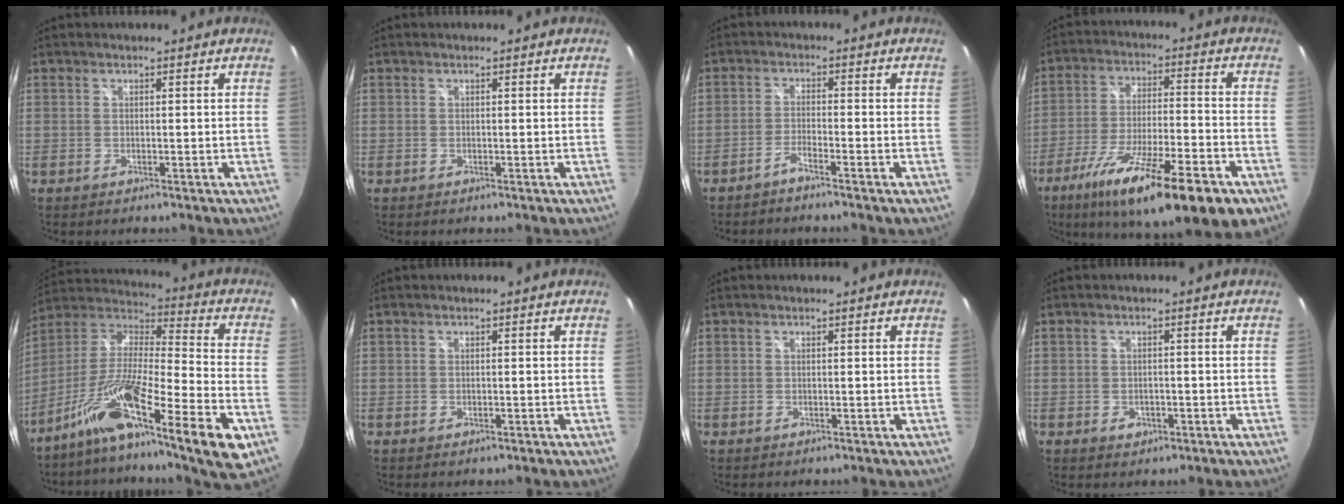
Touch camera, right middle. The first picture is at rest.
{"total": 0.0}
{"total": 2.1, "force": [-1.8, -0.3, 1.0], "torque": [-0.038, 0.002, -0.039]}
{"total": 21.1, "force": [-12.4, 4.1, 16.5], "torque": [-0.282, -0.050, -0.200]}
{"total": 22.5, "force": [-12.3, 1.8, 18.8], "torque": [-0.312, -0.046, -0.225]}
{"total": 0.0}
{"total": 0.0}
{"total": 2.3, "force": [-1.0, 1.8, 1.1], "torque": [-0.019, -0.002, -0.013]}